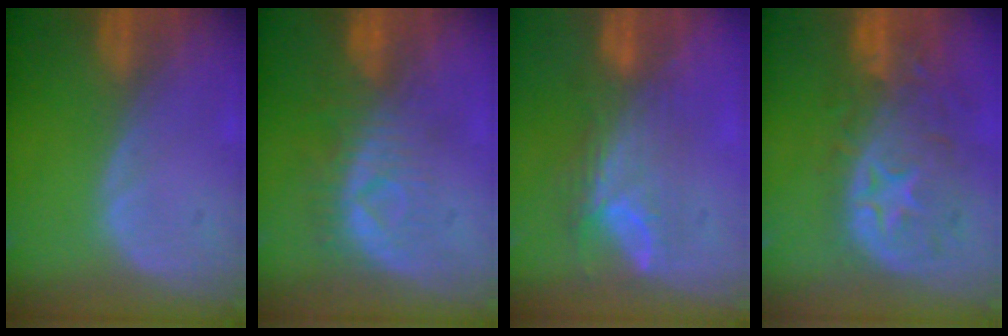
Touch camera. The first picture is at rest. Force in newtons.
{"total": 8.3, "press": 7.4, "slide": 3.7}
{"total": 8.0, "press": 6.6, "slide": 4.4}
{"total": 11.1, "press": 9.8, "slide": 5.2}